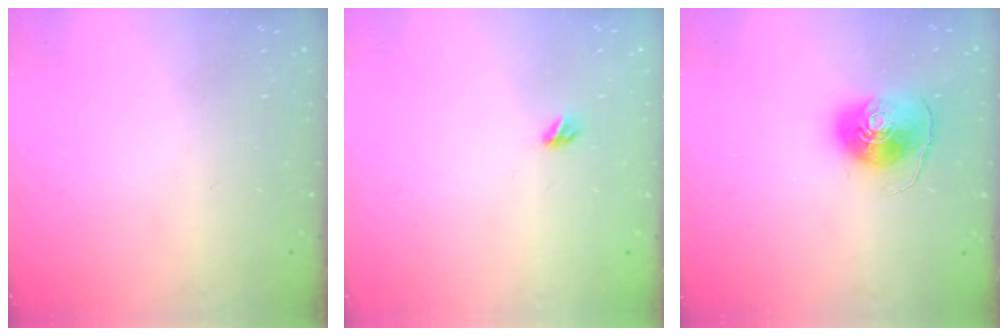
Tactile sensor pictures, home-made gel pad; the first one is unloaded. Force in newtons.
{"total": 3.5, "press": 3.4, "slide": 0.7}
{"total": 8.8, "press": 8.8, "slide": 0.6}